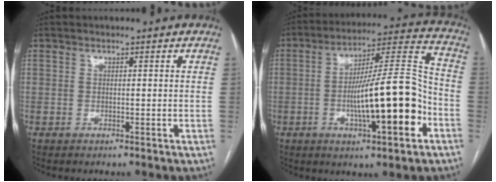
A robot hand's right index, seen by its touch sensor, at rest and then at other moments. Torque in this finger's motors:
{"motor_torque": [1.90, -0.24, 1.05, 0.21]}